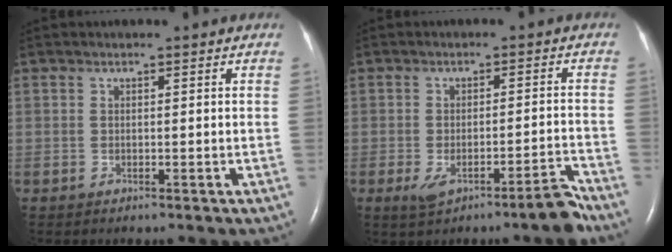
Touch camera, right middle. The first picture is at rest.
{"total": 5.8, "force": [-3.9, 0.5, 4.3], "torque": [-0.062, 0.009, -0.060]}